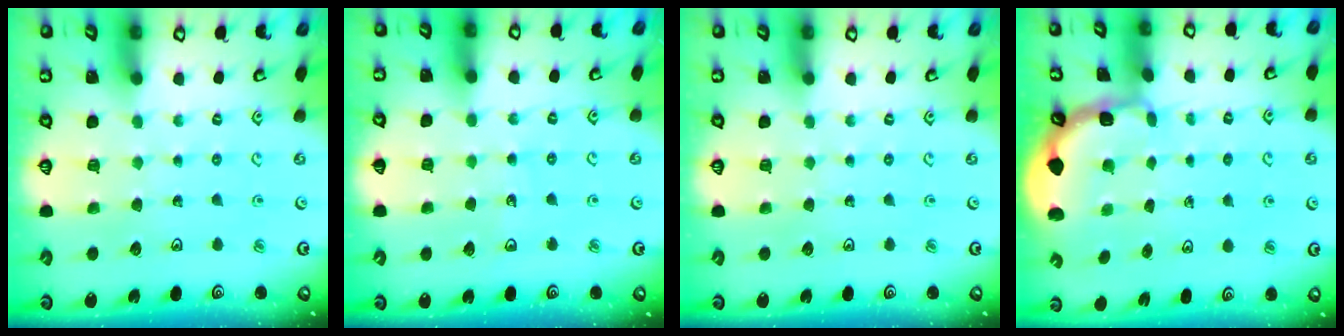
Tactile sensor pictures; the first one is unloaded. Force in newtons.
{"total": 2.9, "press": 2.9, "slide": 0.3}
{"total": 0.0}
{"total": 1.9, "press": 1.9, "slide": 0.2}